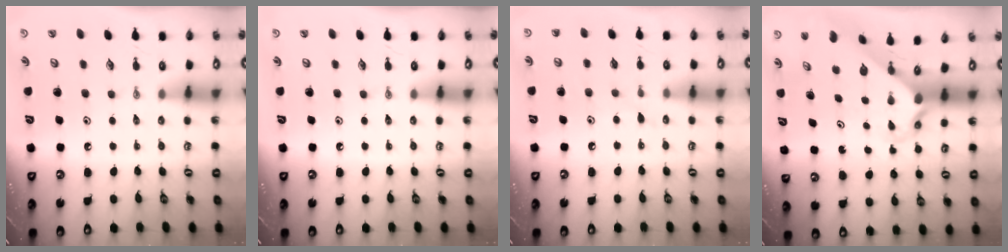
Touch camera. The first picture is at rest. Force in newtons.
{"total": 0.0}
{"total": 4.2, "press": 4.2, "slide": 0.4}
{"total": 2.3, "press": 2.3, "slide": 0.2}